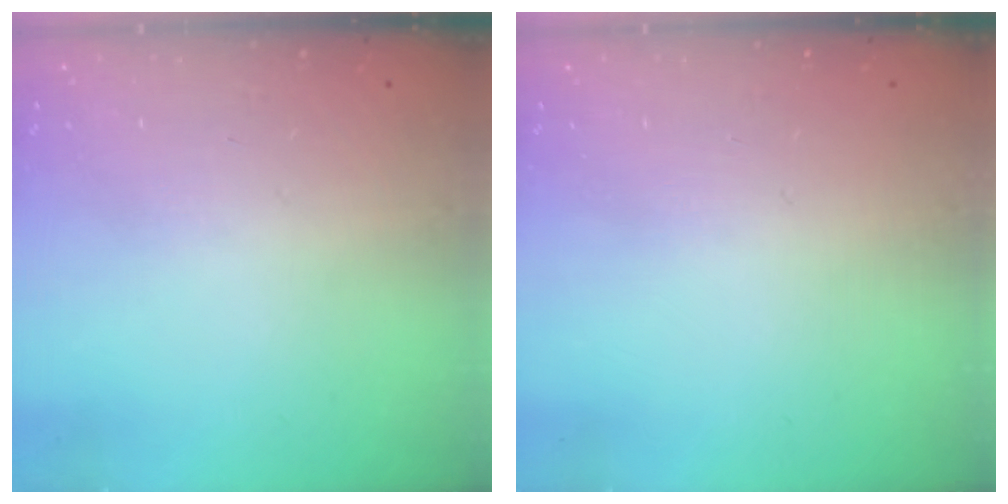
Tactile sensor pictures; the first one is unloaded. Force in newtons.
{"total": 0.0}